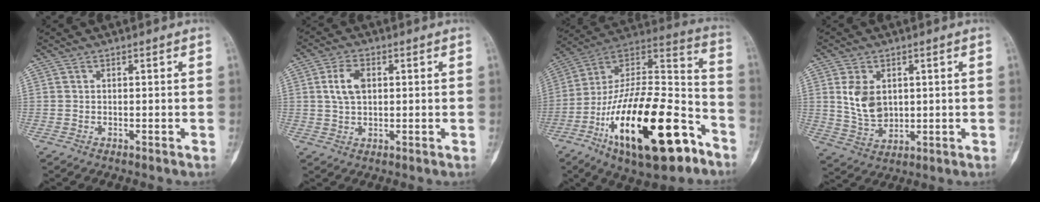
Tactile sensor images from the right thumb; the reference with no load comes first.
{"total": 5.7, "force": [1.3, 3.6, 4.3], "torque": [-0.079, 0.004, 0.022]}
{"total": 31.9, "force": [-14.7, 12.7, 25.3], "torque": [-0.424, 0.068, -0.235]}
{"total": 7.9, "force": [1.9, 5.5, 5.3], "torque": [-0.082, -0.012, 0.050]}